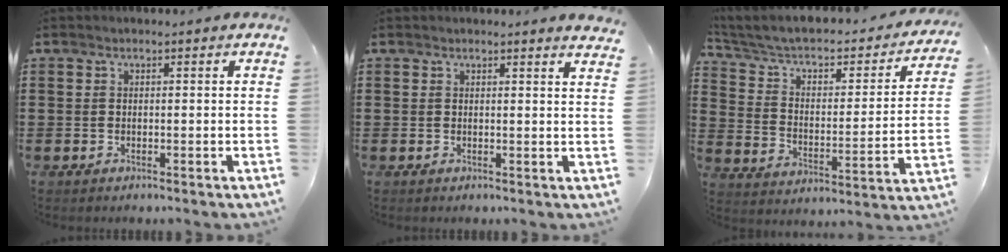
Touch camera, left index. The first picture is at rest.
{"total": 1.4, "force": [1.3, -0.1, 0.4], "torque": [-0.004, -0.004, 0.024]}
{"total": 4.8, "force": [3.2, 2.5, 2.7], "torque": [-0.070, -0.027, 0.046]}